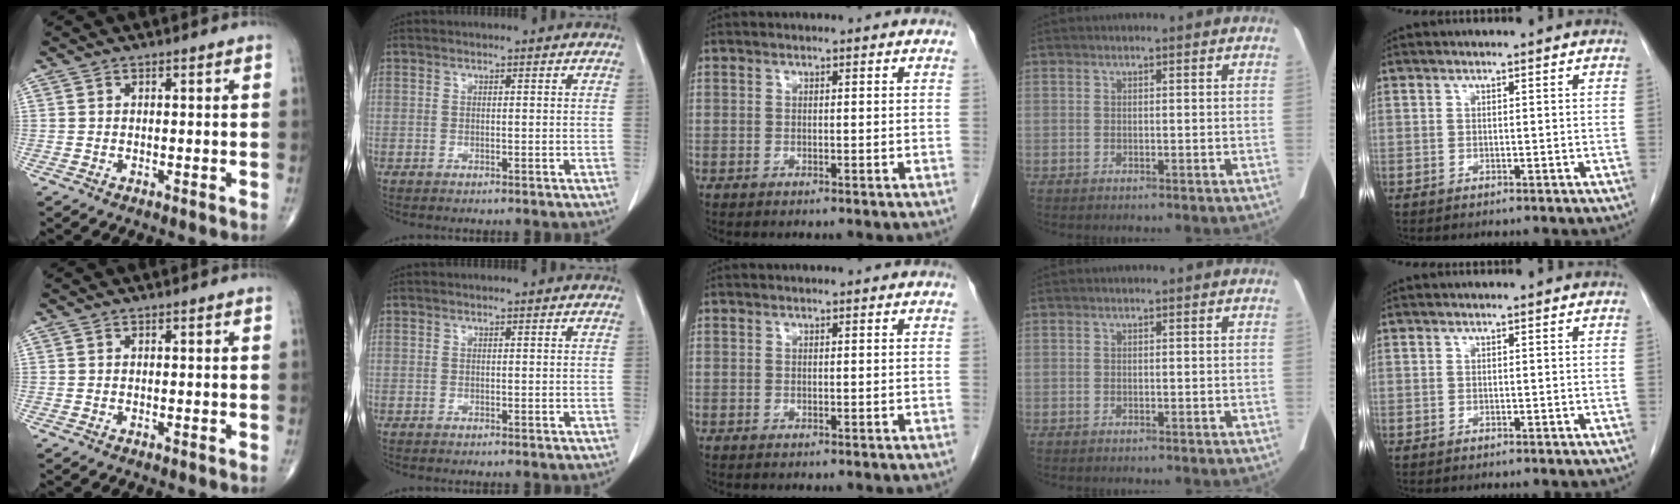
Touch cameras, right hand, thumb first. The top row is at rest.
{}